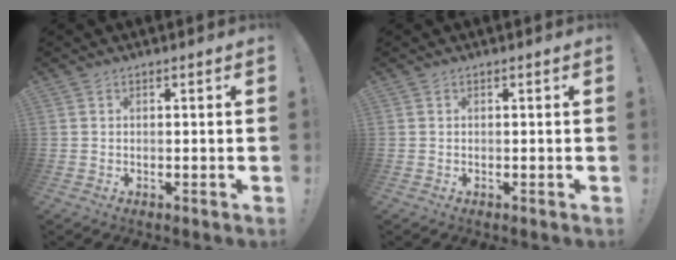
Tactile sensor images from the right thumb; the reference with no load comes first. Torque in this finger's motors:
{"motor_torque": [0.00, 0.00, 0.00, 0.00, 0.00]}